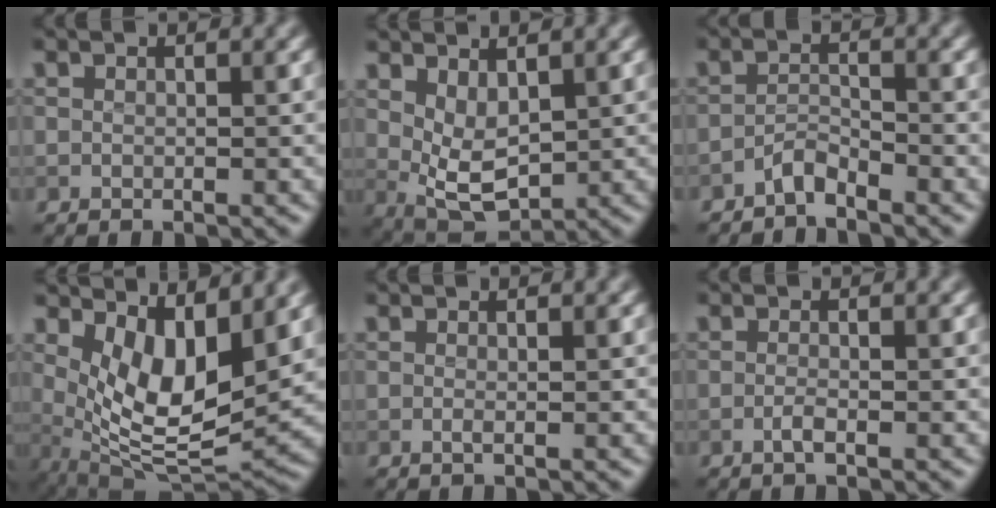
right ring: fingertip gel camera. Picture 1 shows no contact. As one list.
[{"total": 3.9, "force": [1.3, 2.0, 3.1], "torque": [-0.069, -0.013, 0.034]}, {"total": 1.8, "force": [-1.7, 0.3, 0.6], "torque": [-0.012, 0.010, -0.034]}, {"total": 8.3, "force": [2.3, 3.7, 7.1], "torque": [-0.133, -0.022, 0.046]}, {"total": 0.6, "force": [0.0, 0.2, 0.6], "torque": [-0.011, 0.001, 0.000]}, {"total": 1.1, "force": [-0.5, 0.2, 0.9], "torque": [-0.020, 0.001, -0.010]}]